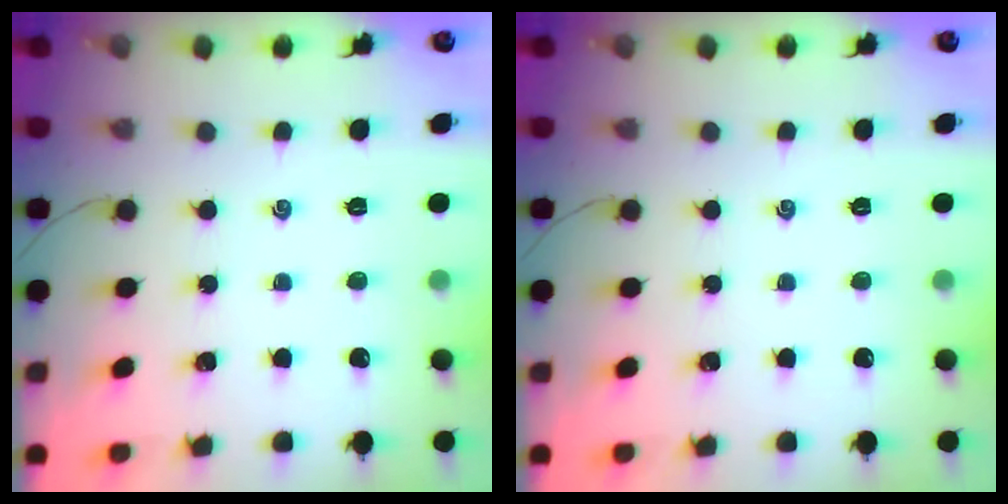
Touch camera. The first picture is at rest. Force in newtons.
{"total": 0.0}